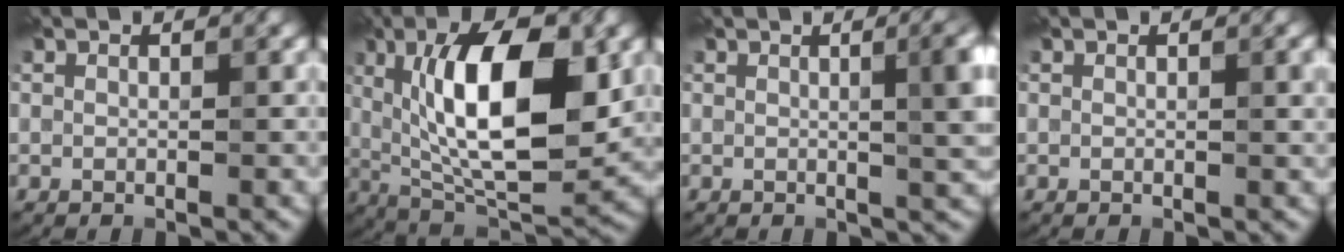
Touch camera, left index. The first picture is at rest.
{"total": 12.5, "force": [2.3, 4.9, 11.2], "torque": [-0.169, 0.002, 0.037]}
{"total": 6.2, "force": [0.8, 2.4, 5.7], "torque": [-0.036, 0.011, 0.010]}
{"total": 1.1, "force": [0.2, 0.2, 1.0], "torque": [-0.012, 0.001, 0.002]}